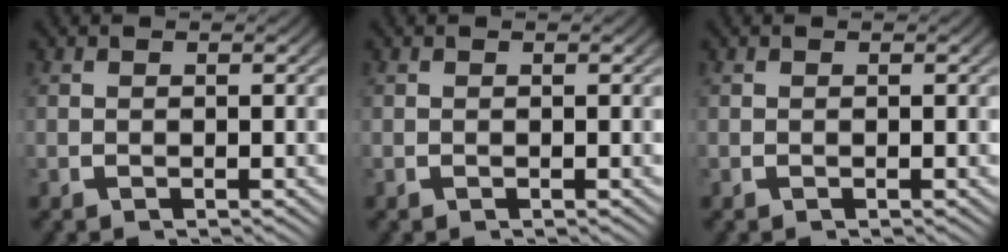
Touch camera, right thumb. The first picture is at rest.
{"total": 0.0}
{"total": 0.0}